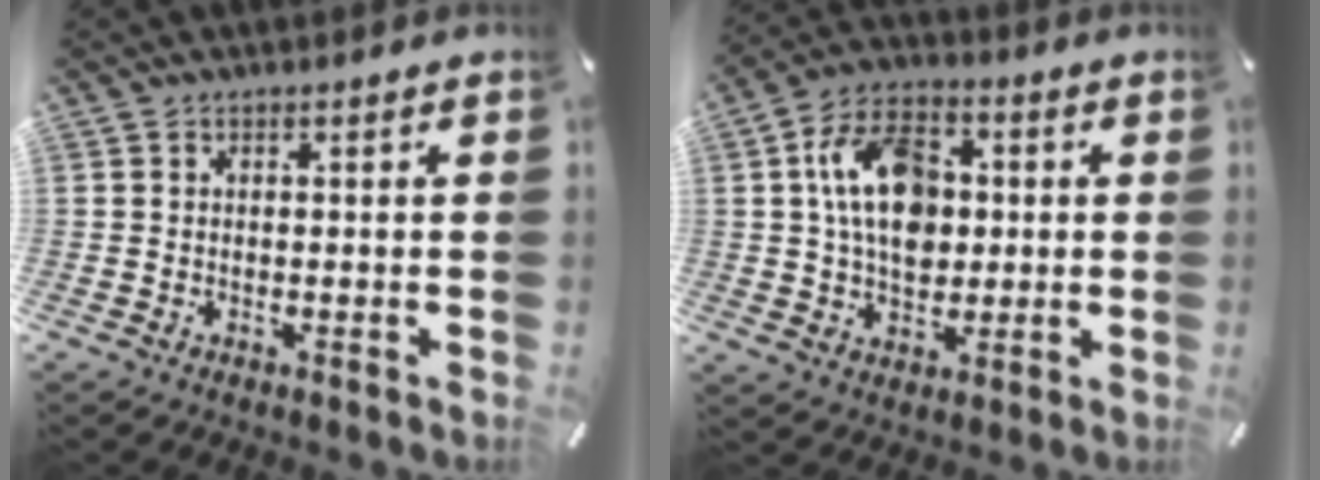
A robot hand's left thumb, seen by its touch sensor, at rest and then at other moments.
{"total": 13.6, "force": [1.5, 9.8, 9.3], "torque": [-0.180, 0.013, 0.028]}